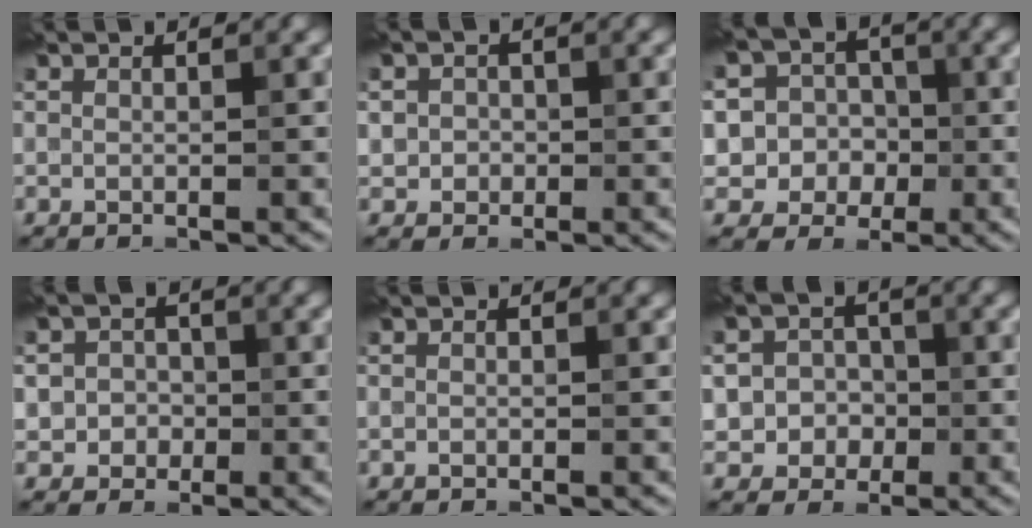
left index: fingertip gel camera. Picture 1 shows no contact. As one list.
[{"total": 1.8, "force": [-0.1, 1.7, 0.5], "torque": [0.002, -0.002, -0.002]}, {"total": 8.0, "force": [-1.0, 7.7, 1.8], "torque": [-0.042, 0.023, -0.048]}, {"total": 2.9, "force": [-0.5, 2.7, 0.8], "torque": [0.005, 0.003, -0.022]}, {"total": 0.0}, {"total": 4.7, "force": [-1.2, 4.5, 1.1], "torque": [-0.009, 0.014, -0.035]}]